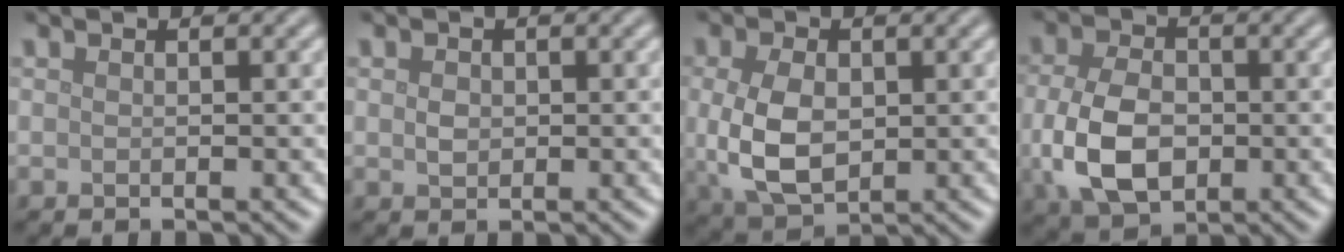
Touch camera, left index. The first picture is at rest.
{"total": 1.3, "force": [0.1, 1.1, 0.8], "torque": [-0.016, 0.001, 0.001]}
{"total": 6.0, "force": [-0.1, 3.9, 4.6], "torque": [-0.107, -0.004, 0.003]}
{"total": 7.0, "force": [-1.0, 4.7, 5.1], "torque": [-0.119, -0.009, -0.020]}